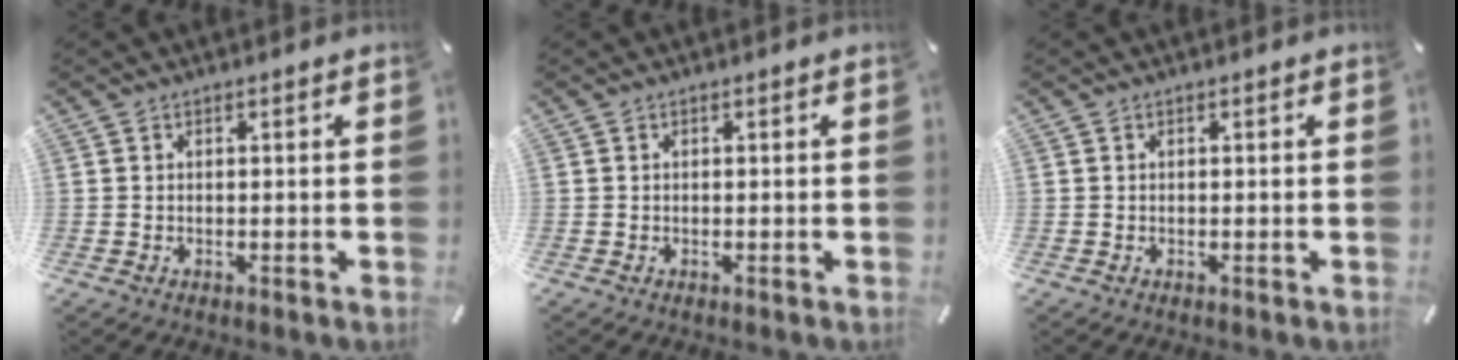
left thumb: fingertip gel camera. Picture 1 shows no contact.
{"total": 0.0}
{"total": 0.0}